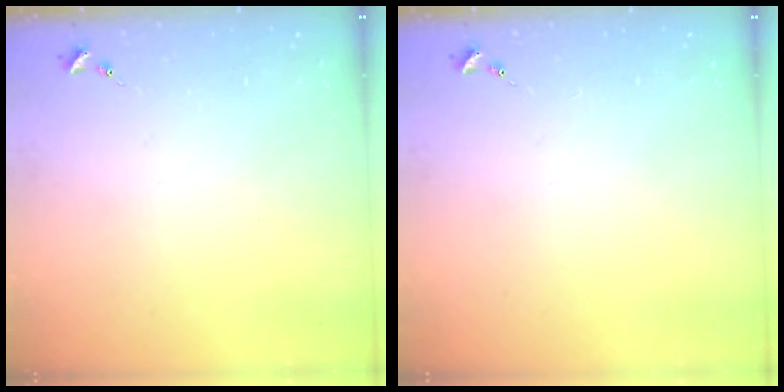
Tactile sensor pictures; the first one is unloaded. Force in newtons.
{"total": 0.0}